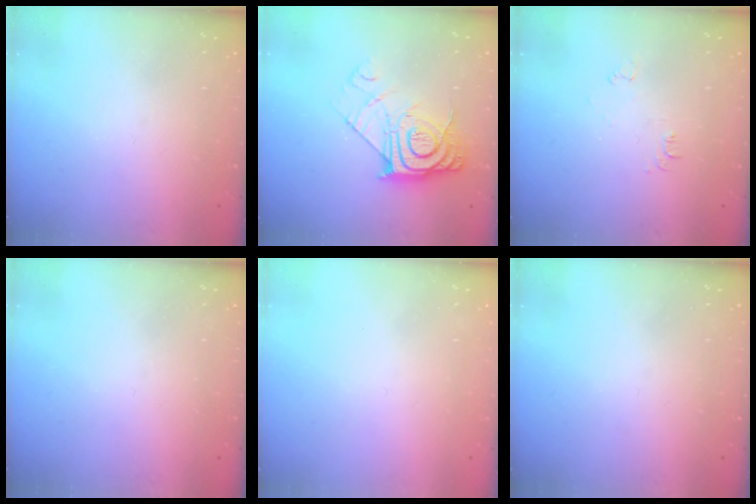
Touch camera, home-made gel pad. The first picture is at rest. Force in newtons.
{"total": 12.3, "press": 12.3, "slide": 1.1}
{"total": 3.5, "press": 3.4, "slide": 0.5}
{"total": 0.0}
{"total": 1.6, "press": 1.6, "slide": 0.1}
{"total": 0.0}